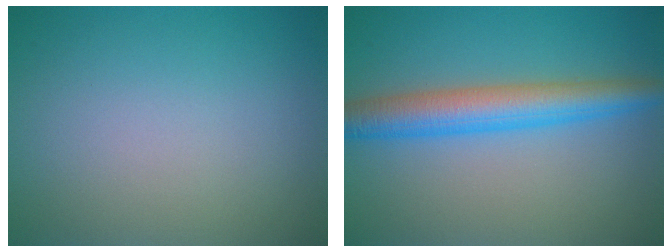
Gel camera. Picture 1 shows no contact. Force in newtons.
{"total": 5.3, "press": 5.3, "slide": 0.2}